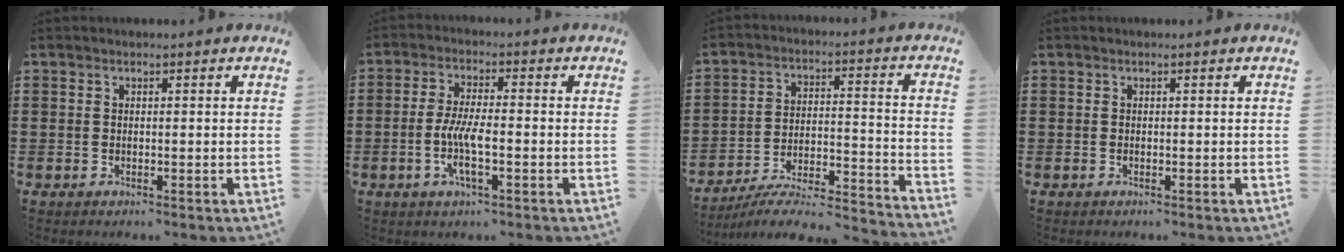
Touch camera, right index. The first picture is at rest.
{"total": 6.0, "force": [-1.6, 1.5, 5.6], "torque": [-0.124, -0.006, -0.037]}
{"total": 4.9, "force": [-4.4, 0.7, 2.1], "torque": [-0.035, -0.011, -0.087]}
{"total": 0.0}